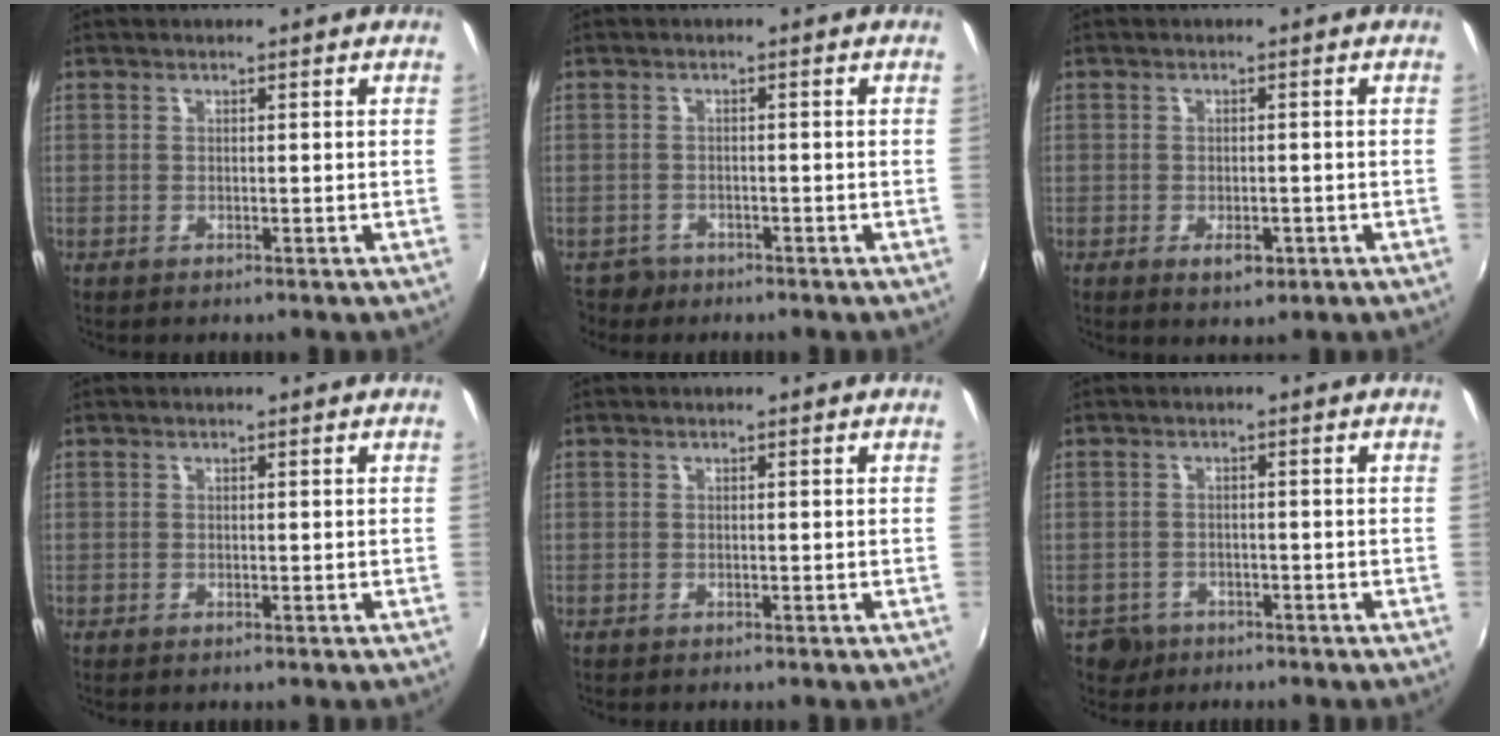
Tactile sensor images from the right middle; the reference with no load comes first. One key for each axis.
{"total": 3.0, "fx": -2.1, "fy": 2.1, "fz": 0.3, "tx": -0.015, "ty": 0.000, "tz": -0.037}
{"total": 3.2, "fx": -1.3, "fy": 1.7, "fz": 2.3, "tx": -0.045, "ty": -0.006, "tz": -0.016}
{"total": 0.0}
{"total": 0.0}
{"total": 3.9, "fx": -2.4, "fy": 2.9, "fz": 0.5, "tx": -0.024, "ty": 0.001, "tz": -0.040}